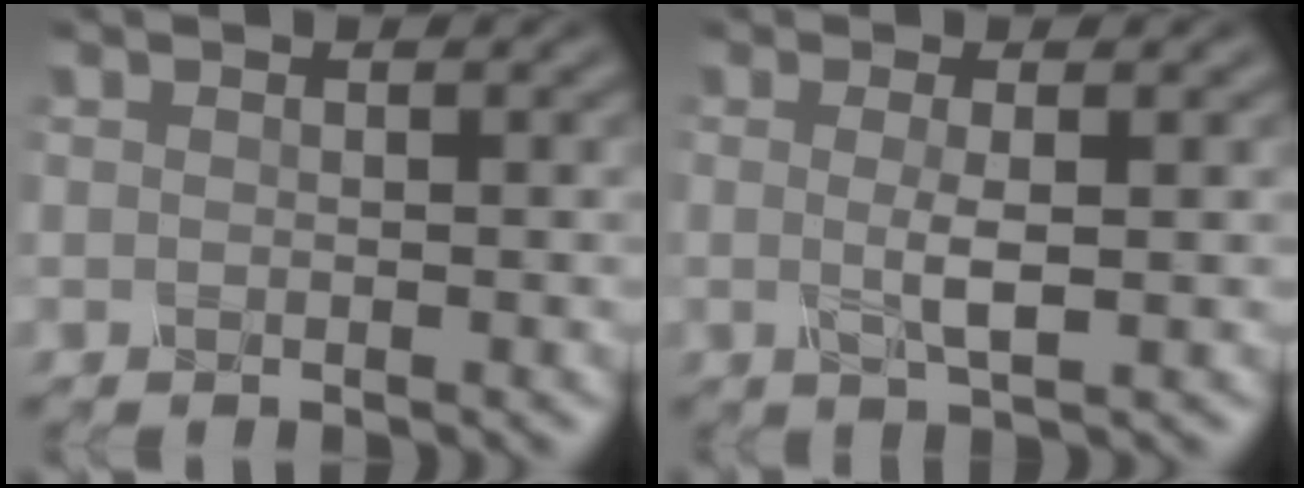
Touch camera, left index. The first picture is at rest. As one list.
[{"total": 2.4, "force": [0.1, 0.5, 2.3], "torque": [-0.047, -0.001, 0.000]}]